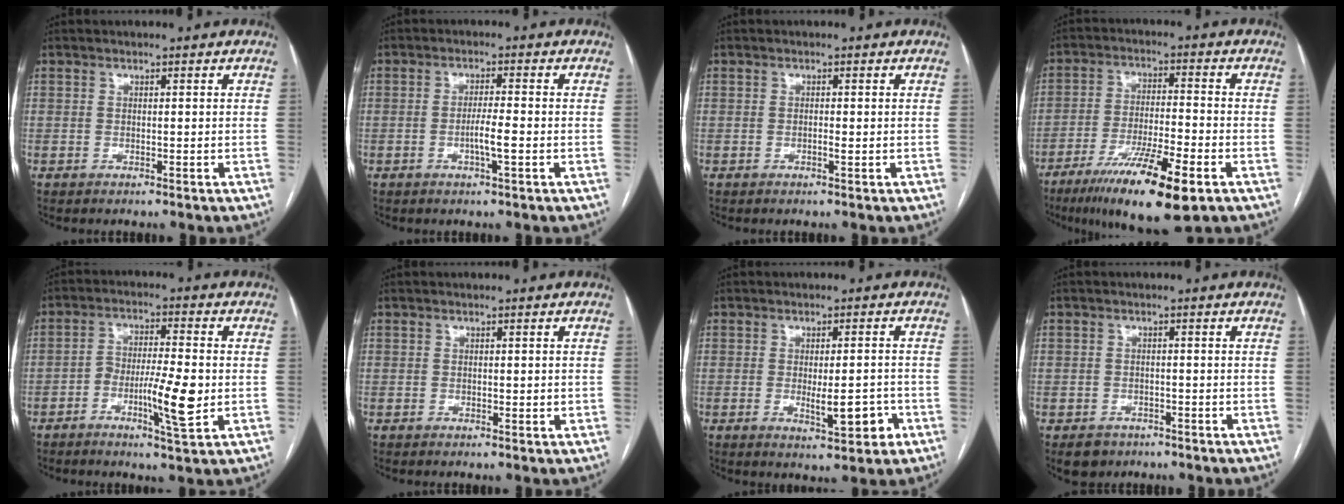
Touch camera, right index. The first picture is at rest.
{"total": 3.7, "force": [-1.1, -0.1, 3.5], "torque": [-0.065, -0.003, -0.020]}
{"total": 0.8, "force": [-0.3, 0.0, 0.7], "torque": [-0.018, 0.000, -0.004]}
{"total": 14.3, "force": [-8.5, 1.4, 11.5], "torque": [-0.202, -0.034, -0.143]}
{"total": 4.0, "force": [-1.4, 0.1, 3.7], "torque": [-0.060, -0.001, -0.021]}
{"total": 1.0, "force": [-0.1, 0.4, 1.0], "torque": [-0.018, -0.001, 0.000]}
{"total": 6.0, "force": [-1.9, 1.6, 5.5], "torque": [-0.082, -0.005, -0.019]}
{"total": 3.4, "force": [-2.1, 2.6, 0.4], "torque": [-0.005, 0.007, -0.027]}